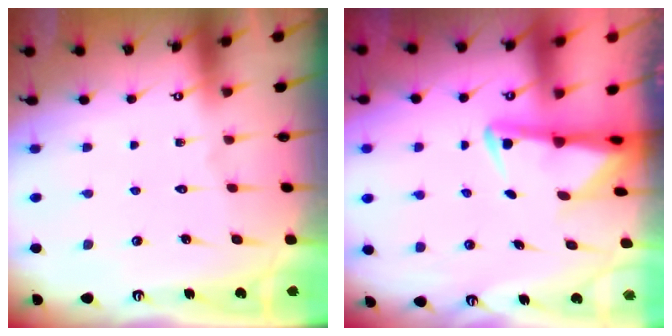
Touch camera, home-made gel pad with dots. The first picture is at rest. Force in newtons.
{"total": 3.1, "press": 3.1, "slide": 0.6}